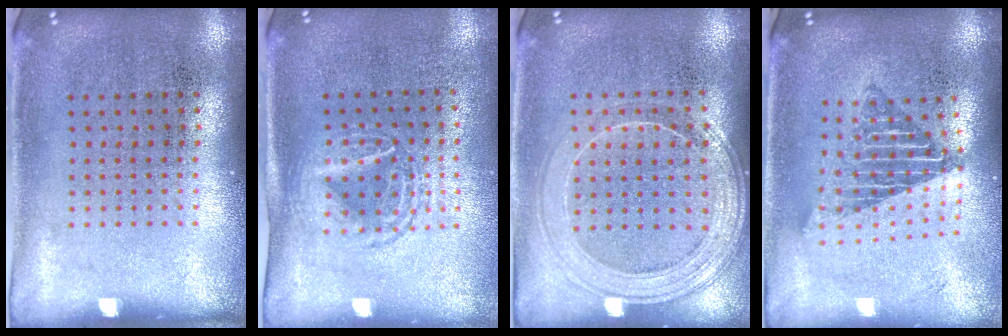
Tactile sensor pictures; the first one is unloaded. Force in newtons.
{"total": 1.6, "press": 1.3, "slide": 0.8}
{"total": 1.6, "press": 1.5, "slide": 0.4}
{"total": 1.7, "press": 1.3, "slide": 1.0}